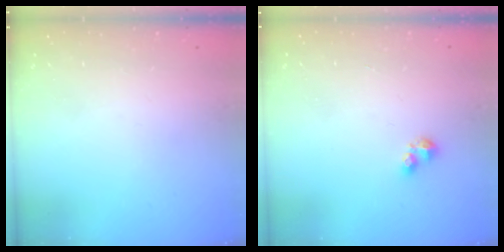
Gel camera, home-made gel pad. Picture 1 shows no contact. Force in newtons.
{"total": 2.8, "press": 2.8, "slide": 0.4}